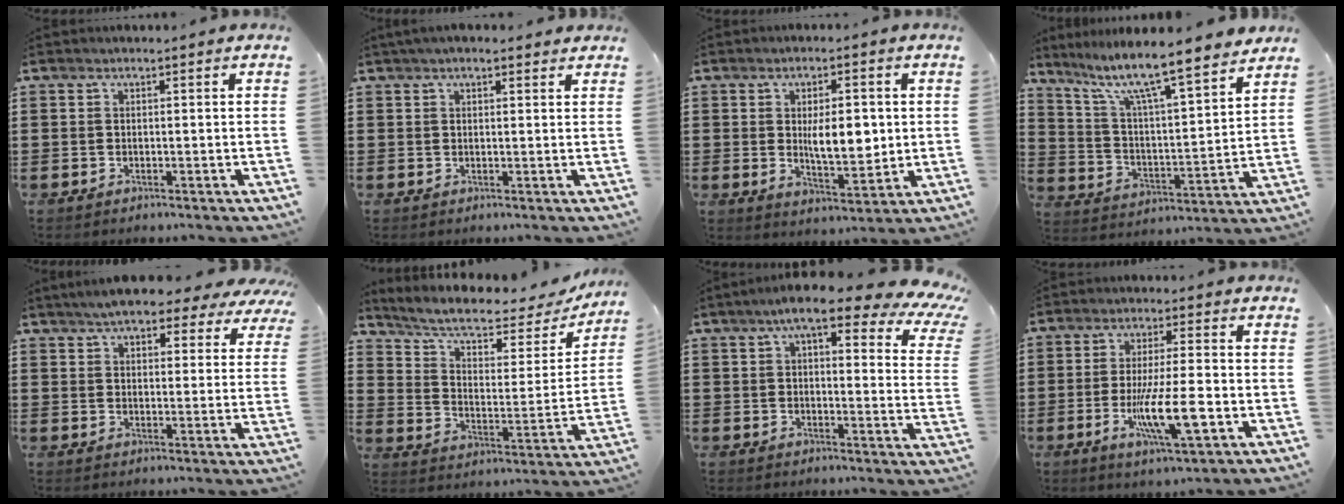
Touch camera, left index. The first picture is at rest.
{"total": 2.1, "force": [1.6, 0.7, 1.1], "torque": [-0.024, 0.007, 0.029]}
{"total": 7.2, "force": [0.8, 2.9, 6.5], "torque": [-0.099, -0.003, 0.008]}
{"total": 9.5, "force": [7.9, 0.5, 5.2], "torque": [-0.123, -0.059, 0.127]}
{"total": 6.0, "force": [5.3, 1.4, 2.4], "torque": [-0.060, -0.014, 0.093]}
{"total": 7.3, "force": [5.7, 1.9, 4.2], "torque": [-0.097, -0.036, 0.092]}
{"total": 10.0, "force": [6.9, 2.1, 7.0], "torque": [-0.123, -0.022, 0.113]}
{"total": 9.8, "force": [-2.7, 1.7, 9.3], "torque": [-0.174, -0.012, -0.048]}